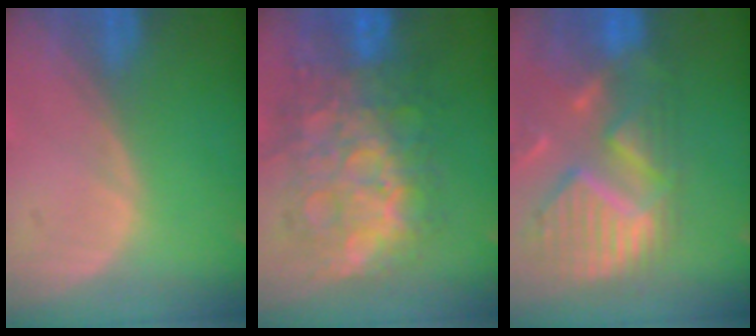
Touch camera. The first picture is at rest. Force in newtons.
{"total": 12.1, "press": 12.0, "slide": 1.2}
{"total": 12.6, "press": 10.7, "slide": 6.8}